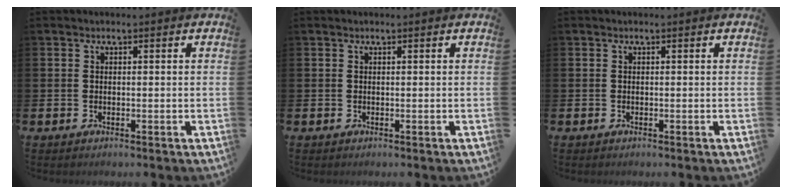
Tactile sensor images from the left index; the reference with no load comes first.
{"total": 0.0}
{"total": 0.0}